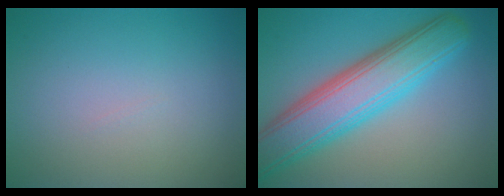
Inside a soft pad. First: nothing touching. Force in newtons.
{"total": 8.2, "press": 8.2, "slide": 0.4}